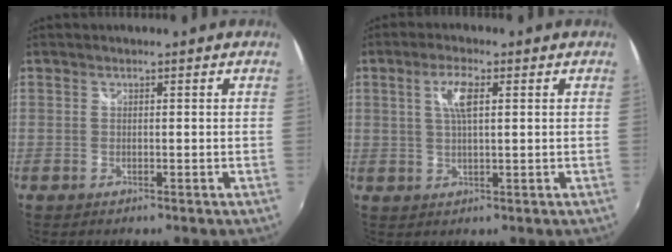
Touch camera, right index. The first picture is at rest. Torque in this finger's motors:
{"motor_torque": [0.14, -0.04, 0.20, 0.09]}